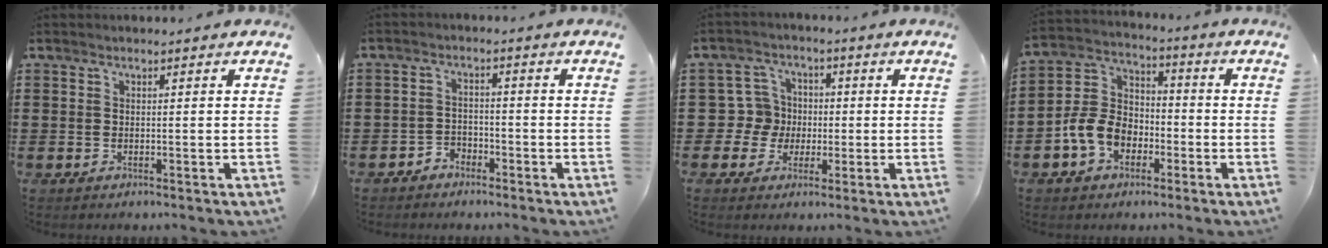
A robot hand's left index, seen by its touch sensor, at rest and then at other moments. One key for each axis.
{"total": 2.6, "fx": -2.4, "fy": 1.0, "fz": -0.1, "tx": -0.008, "ty": 0.001, "tz": -0.052}
{"total": 6.3, "fx": -0.3, "fy": 6.2, "fz": 1.1, "tx": -0.055, "ty": 0.014, "tz": -0.005}
{"total": 8.3, "fx": -3.5, "fy": 6.2, "fz": 4.3, "tx": -0.122, "ty": 0.013, "tz": -0.076}